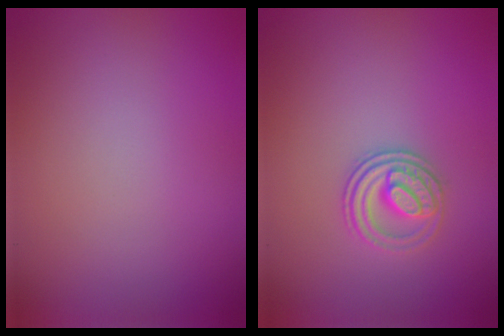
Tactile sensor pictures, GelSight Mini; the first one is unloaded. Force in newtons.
{"total": 2.8, "press": 2.6, "slide": 1.1}